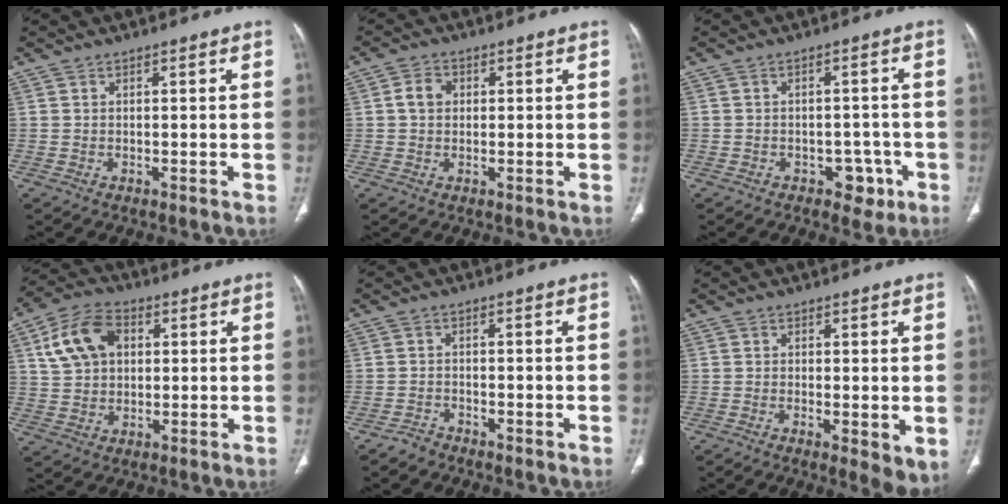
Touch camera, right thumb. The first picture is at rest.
{"total": 3.5, "force": [0.5, 2.8, 2.0], "torque": [-0.030, 0.009, 0.007]}
{"total": 4.9, "force": [-2.4, 3.4, 2.5], "torque": [-0.008, 0.019, -0.028]}
{"total": 11.5, "force": [3.4, 8.0, 7.5], "torque": [-0.127, 0.011, 0.059]}
{"total": 1.7, "force": [-1.6, 0.6, 0.0], "torque": [0.000, 0.003, -0.031]}
{"total": 5.4, "force": [-0.8, 1.8, 5.1], "torque": [-0.079, -0.018, -0.012]}